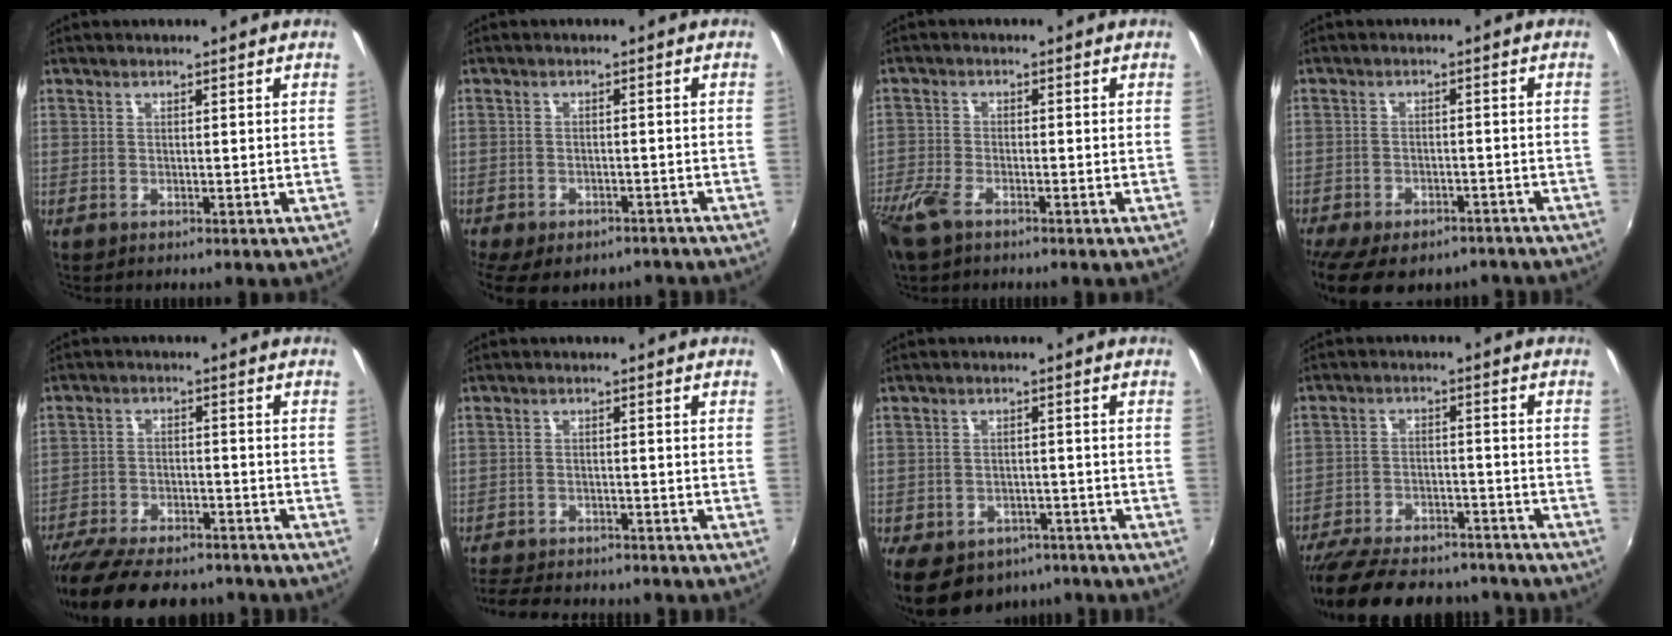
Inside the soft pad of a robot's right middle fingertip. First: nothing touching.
{"total": 12.6, "force": [-9.7, 5.5, 5.9], "torque": [-0.133, -0.033, -0.132]}
{"total": 7.6, "force": [-5.0, 3.0, 4.8], "torque": [-0.126, -0.023, -0.104]}
{"total": 15.0, "force": [-11.5, 6.6, 6.9], "torque": [-0.152, -0.025, -0.158]}
{"total": 19.7, "force": [-16.4, 6.7, 8.8], "torque": [-0.188, -0.025, -0.241]}
{"total": 12.8, "force": [-11.2, 3.8, 4.9], "torque": [-0.119, -0.019, -0.169]}
{"total": 14.5, "force": [-9.6, 8.8, 6.2], "torque": [-0.146, -0.009, -0.128]}
{"total": 23.5, "force": [-20.2, 7.7, 9.1], "torque": [-0.193, -0.004, -0.276]}